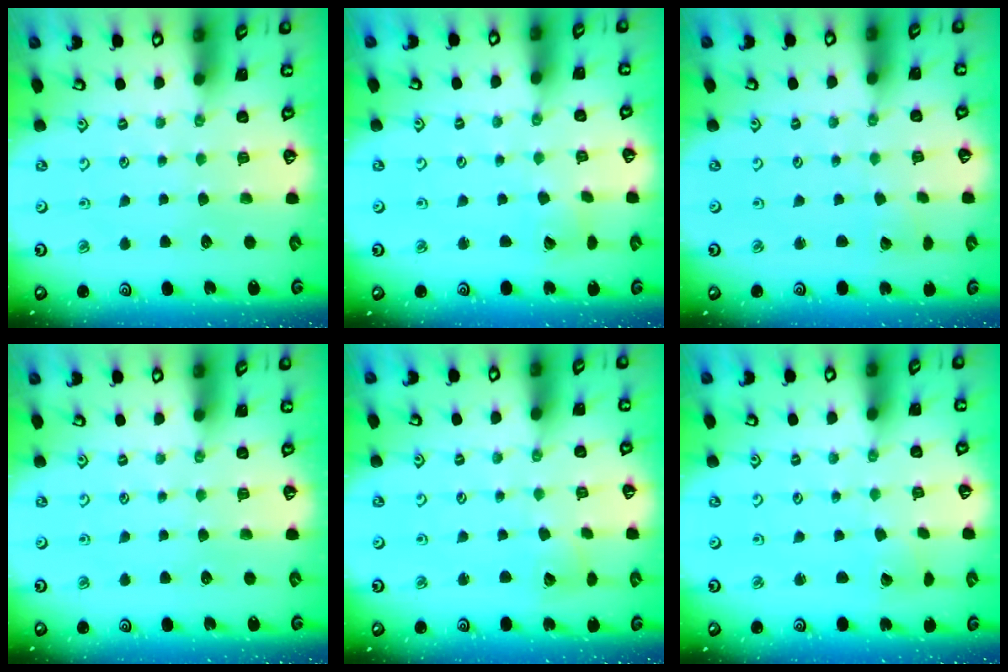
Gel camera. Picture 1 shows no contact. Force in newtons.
{"total": 2.6, "press": 2.6, "slide": 0.3}
{"total": 1.9, "press": 1.9, "slide": 0.1}
{"total": 0.0}
{"total": 2.8, "press": 2.8, "slide": 0.4}
{"total": 2.1, "press": 2.1, "slide": 0.2}